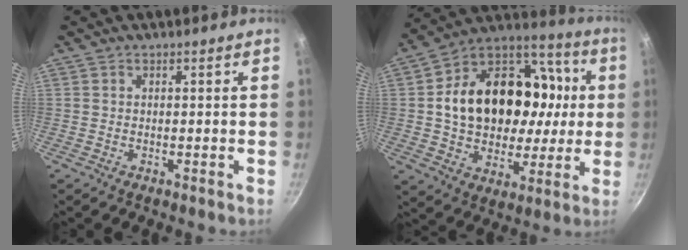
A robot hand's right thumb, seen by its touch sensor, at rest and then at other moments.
{"total": 26.2, "force": [2.1, 19.7, 17.2], "torque": [-0.260, 0.044, 0.037]}